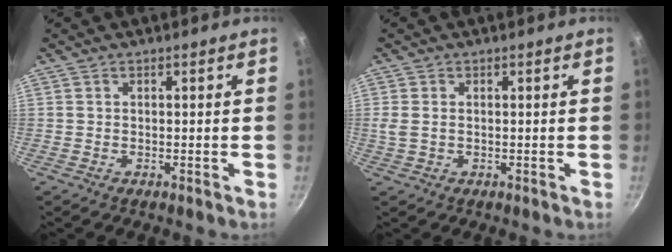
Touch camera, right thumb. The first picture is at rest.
{"total": 2.3, "force": [0.1, 1.5, 1.7], "torque": [-0.032, -0.002, 0.003]}